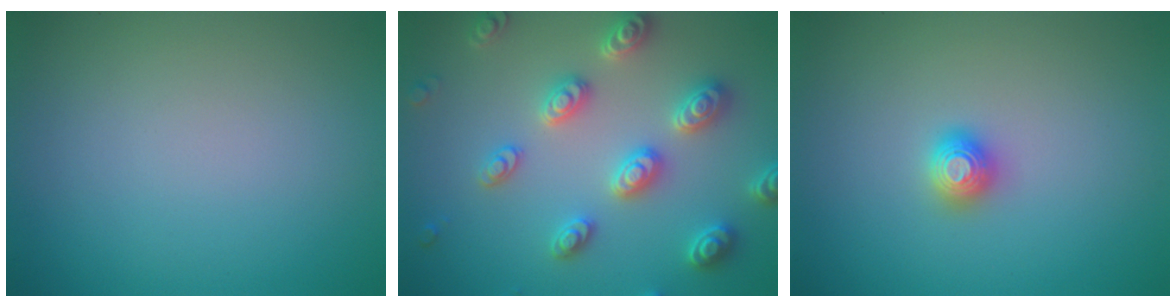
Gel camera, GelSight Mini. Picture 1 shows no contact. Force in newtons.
{"total": 4.5, "press": 4.4, "slide": 1.2}
{"total": 1.3, "press": 1.3, "slide": 0.2}